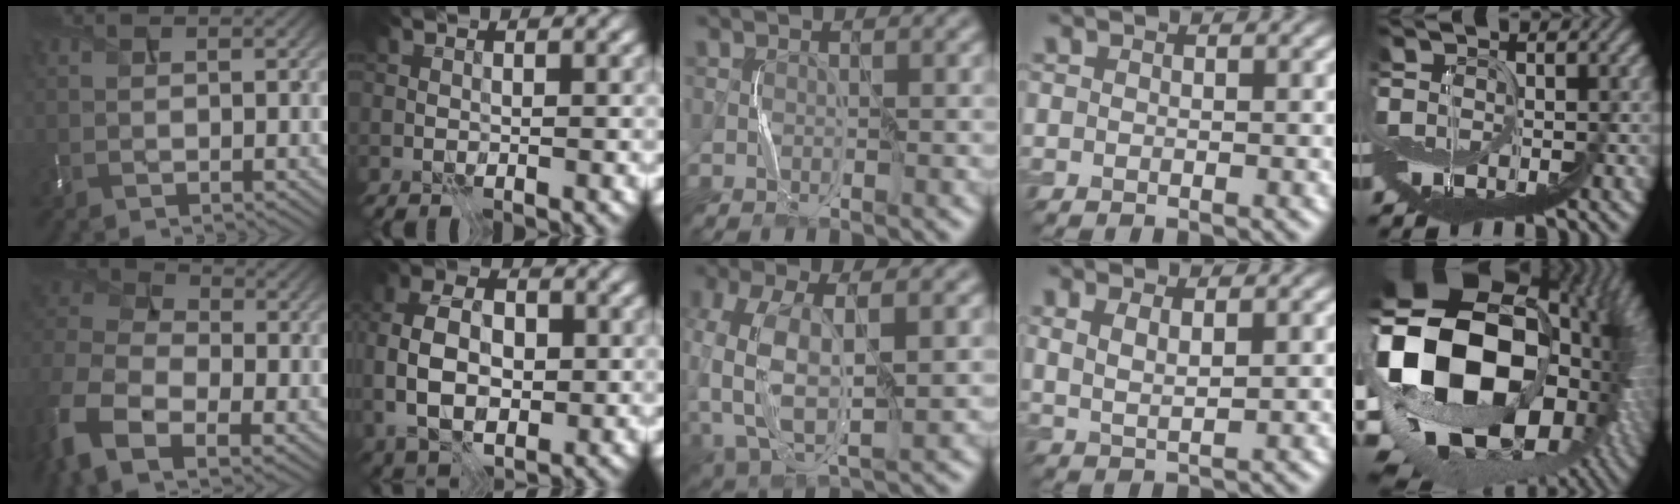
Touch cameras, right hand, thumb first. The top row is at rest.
{"thumb": {"total": 13.5, "force": [-4.8, 8.9, 9.0], "torque": [-0.251, -0.019, -0.091]}, "index": {"total": 7.7, "force": [-0.3, 4.9, 5.9], "torque": [-0.114, 0.007, -0.013]}, "middle": {"total": 10.0, "force": [-1.3, 5.4, 8.3], "torque": [-0.199, -0.004, -0.025]}, "ring": {"total": 2.3, "force": [1.4, 0.7, 1.7], "torque": [-0.033, 0.001, 0.031]}, "little": {"total": 14.2, "force": [0.9, 10.2, 9.9], "torque": [-0.241, -0.021, 0.045]}}